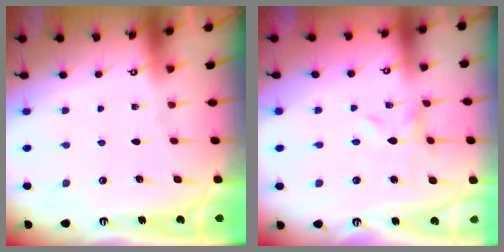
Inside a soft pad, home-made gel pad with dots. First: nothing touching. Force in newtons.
{"total": 0.0}